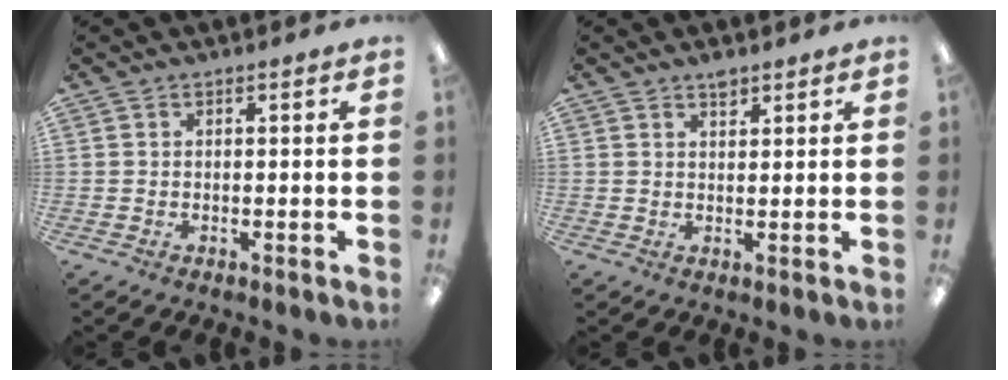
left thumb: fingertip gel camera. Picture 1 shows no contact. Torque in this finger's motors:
{"motor_torque": [0.15, 0.01, -0.14, -0.16, 0.00]}